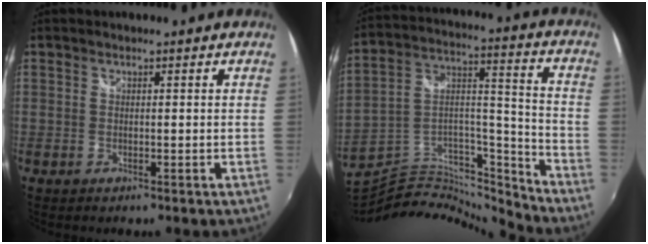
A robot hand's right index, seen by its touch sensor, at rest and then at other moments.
{"total": 15.9, "force": [-15.6, 2.2, 2.2], "torque": [-0.026, 0.064, -0.282]}